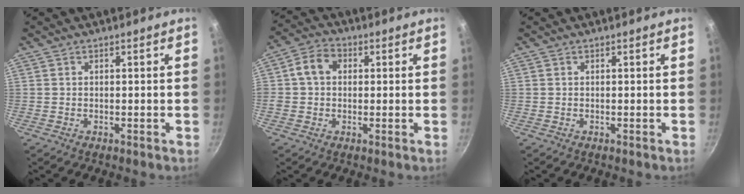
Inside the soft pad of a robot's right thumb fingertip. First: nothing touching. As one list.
[{"total": 5.9, "force": [1.0, 4.8, 3.3], "torque": [-0.043, 0.013, 0.001]}, {"total": 0.0}]